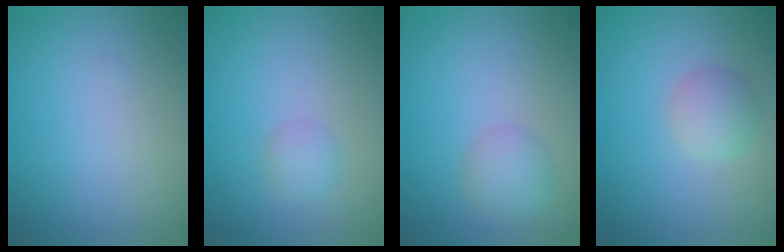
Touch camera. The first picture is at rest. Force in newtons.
{"total": 1.4, "press": 1.4, "slide": 0.0}
{"total": 2.5, "press": 2.5, "slide": 0.1}
{"total": 2.3, "press": 2.3, "slide": 0.1}